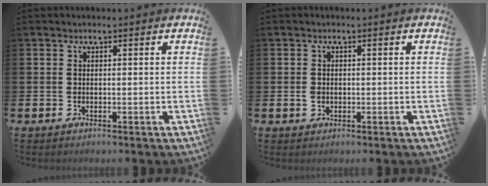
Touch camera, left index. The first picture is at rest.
{"total": 1.1, "force": [-0.7, 0.8, 0.3], "torque": [-0.001, 0.006, -0.016]}